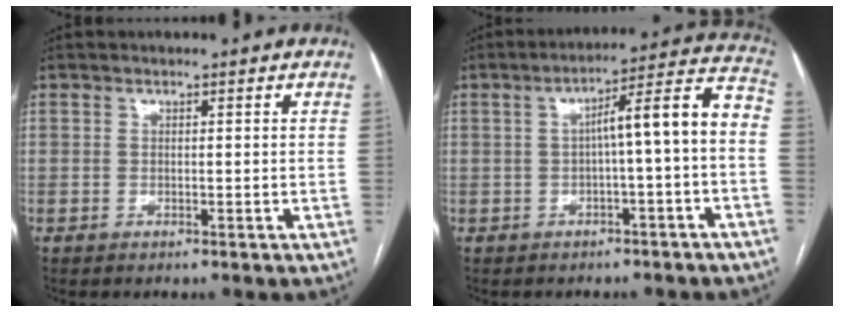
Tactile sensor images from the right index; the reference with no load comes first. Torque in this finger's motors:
{"motor_torque": [0.91, -0.17, 0.21, 0.04]}